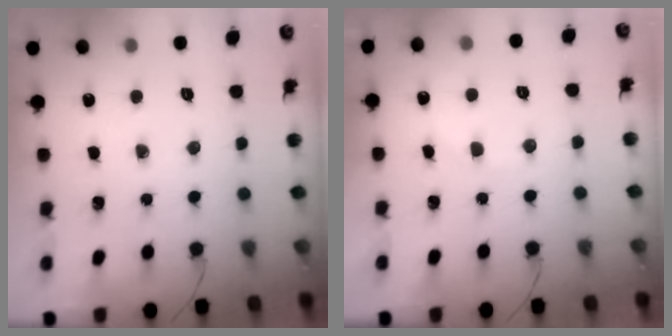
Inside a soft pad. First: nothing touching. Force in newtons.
{"total": 4.9, "press": 4.8, "slide": 1.0}